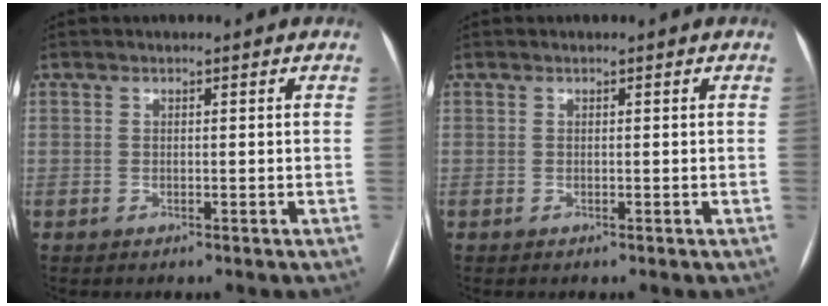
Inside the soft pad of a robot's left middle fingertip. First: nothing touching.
{"total": 0.0}